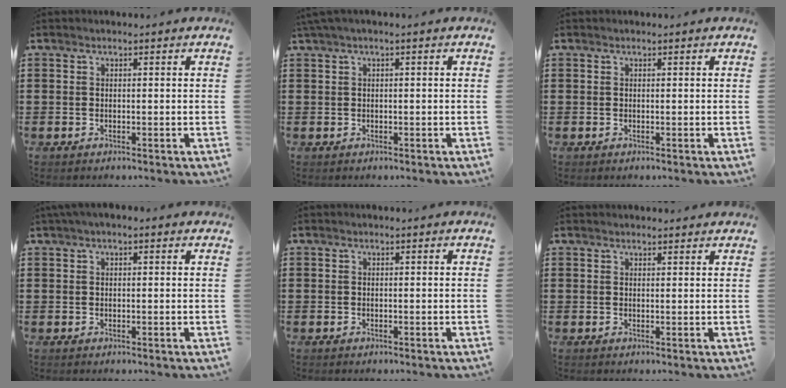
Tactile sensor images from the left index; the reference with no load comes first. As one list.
[{"total": 1.1, "force": [-0.1, 0.1, 1.1], "torque": [-0.017, -0.005, -0.001]}, {"total": 0.0}, {"total": 1.2, "force": [0.3, 0.5, 1.0], "torque": [-0.020, 0.004, 0.006]}, {"total": 0.0}, {"total": 1.2, "force": [1.2, 0.1, 0.2], "torque": [-0.005, 0.000, 0.023]}]